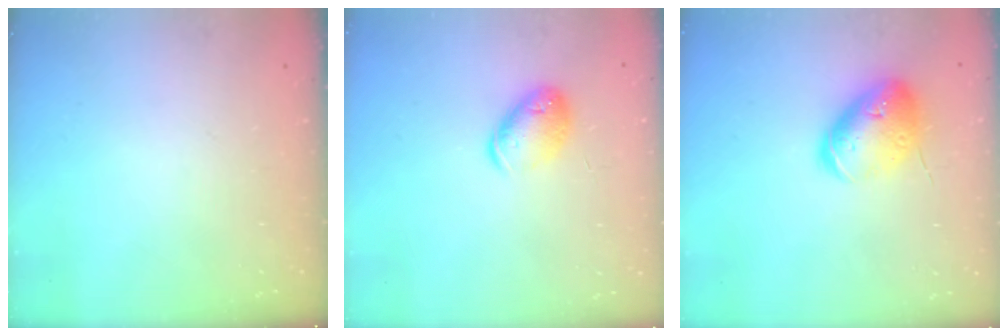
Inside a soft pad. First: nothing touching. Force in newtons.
{"total": 11.9, "press": 11.7, "slide": 2.1}
{"total": 15.5, "press": 15.3, "slide": 2.4}